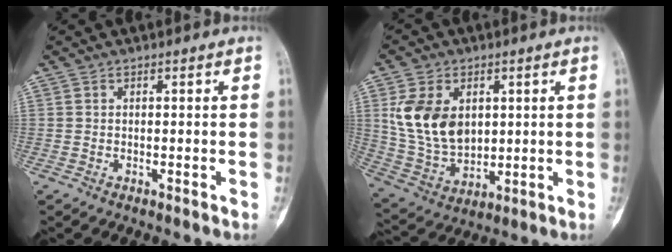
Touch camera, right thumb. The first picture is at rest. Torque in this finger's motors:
{"motor_torque": [-0.80, 1.46, 1.15, 0.38, 0.35]}